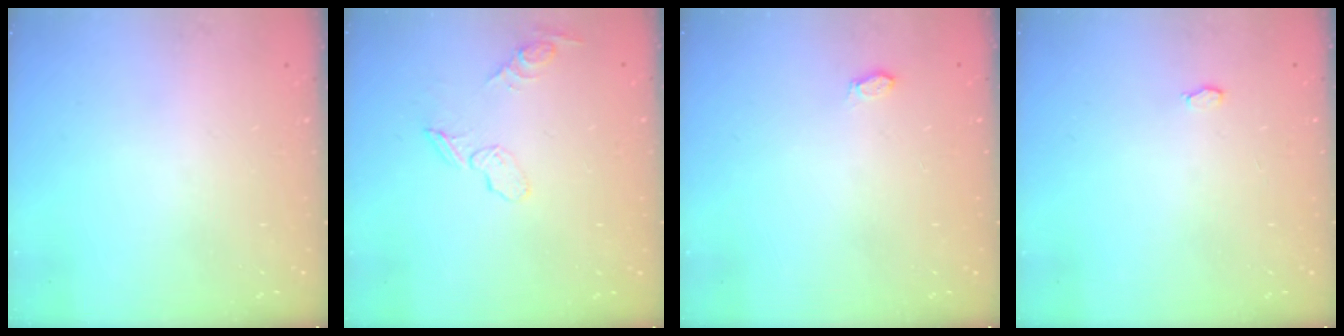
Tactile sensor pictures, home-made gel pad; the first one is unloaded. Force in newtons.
{"total": 8.3, "press": 8.1, "slide": 1.6}
{"total": 2.9, "press": 2.7, "slide": 1.1}
{"total": 2.8, "press": 2.8, "slide": 0.3}